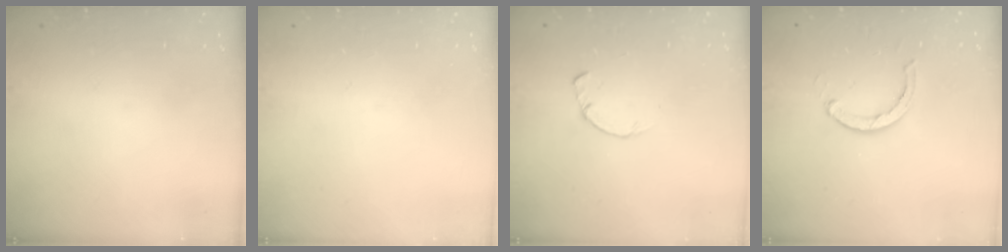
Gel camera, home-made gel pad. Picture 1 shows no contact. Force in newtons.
{"total": 0.0}
{"total": 1.7, "press": 1.7, "slide": 0.2}
{"total": 2.9, "press": 2.8, "slide": 0.5}